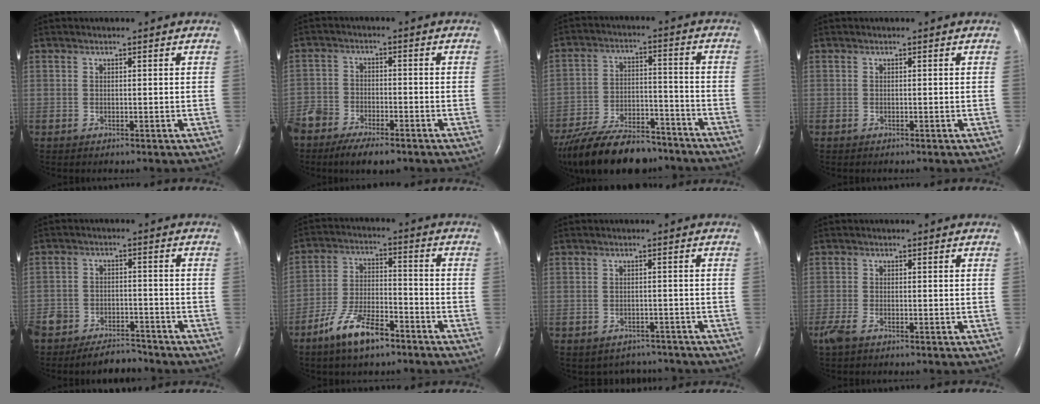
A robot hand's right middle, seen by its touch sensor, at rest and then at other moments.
{"total": 10.2, "force": [-7.9, 3.6, 5.3], "torque": [-0.098, -0.007, -0.134]}
{"total": 18.0, "force": [-15.1, 5.9, 8.0], "torque": [-0.161, -0.005, -0.243]}
{"total": 0.0}
{"total": 7.4, "force": [-6.5, 3.2, 1.9], "torque": [-0.035, 0.001, -0.110]}
{"total": 9.9, "force": [-6.8, 3.1, 6.5], "torque": [-0.133, 0.000, -0.127]}
{"total": 4.4, "force": [-3.9, 2.0, -0.4], "torque": [0.007, 0.015, -0.049]}
{"total": 2.9, "force": [-1.9, 1.0, 1.9], "torque": [-0.053, -0.007, -0.035]}